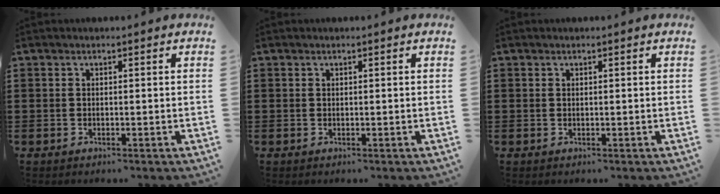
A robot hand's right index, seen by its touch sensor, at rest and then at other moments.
{"total": 0.0}
{"total": 0.0}